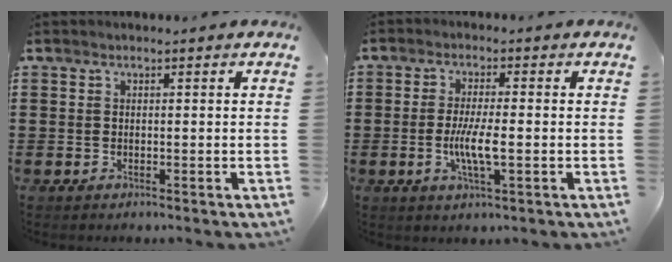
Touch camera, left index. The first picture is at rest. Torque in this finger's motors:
{"motor_torque": [1.41, 0.27, 0.35, 0.12]}